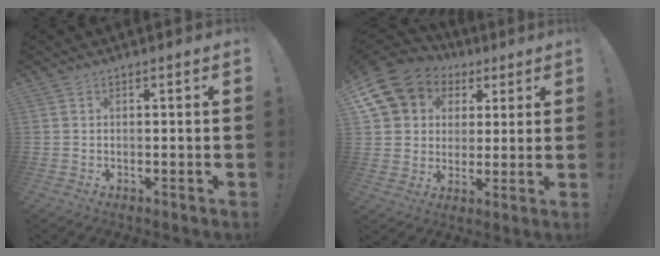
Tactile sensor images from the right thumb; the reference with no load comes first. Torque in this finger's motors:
{"motor_torque": [0.34, 1.05, 0.27, 0.00, 0.06]}